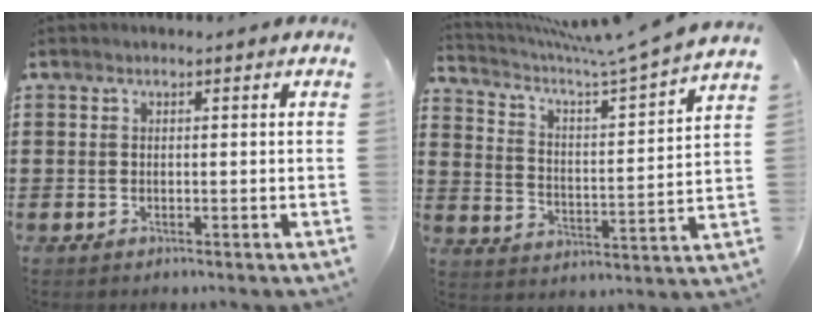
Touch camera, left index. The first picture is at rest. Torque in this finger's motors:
{"motor_torque": [0.12, 0.07, 0.25, 0.15]}